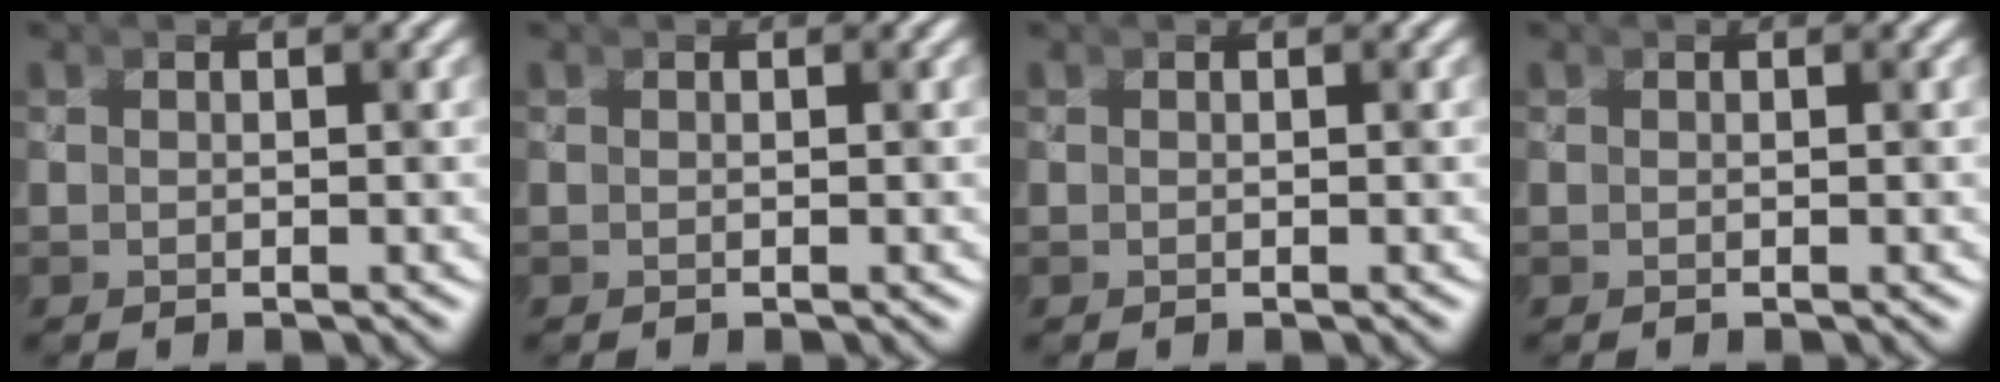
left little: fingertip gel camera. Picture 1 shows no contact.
{"total": 0.0}
{"total": 0.0}
{"total": 0.0}